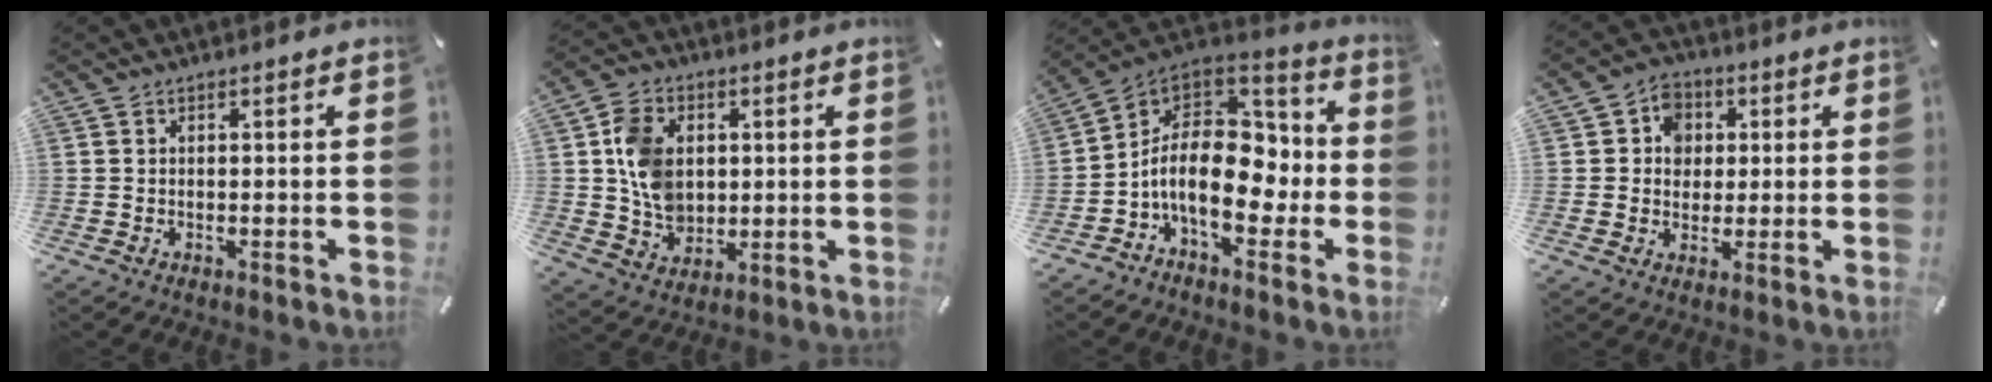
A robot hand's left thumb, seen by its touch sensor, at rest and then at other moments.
{"total": 10.4, "force": [1.4, 8.8, 5.5], "torque": [-0.114, 0.010, 0.030]}
{"total": 16.6, "force": [-3.8, 10.5, 12.2], "torque": [-0.221, 0.006, -0.064]}
{"total": 6.6, "force": [0.6, 6.3, 2.0], "torque": [-0.025, 0.005, 0.005]}